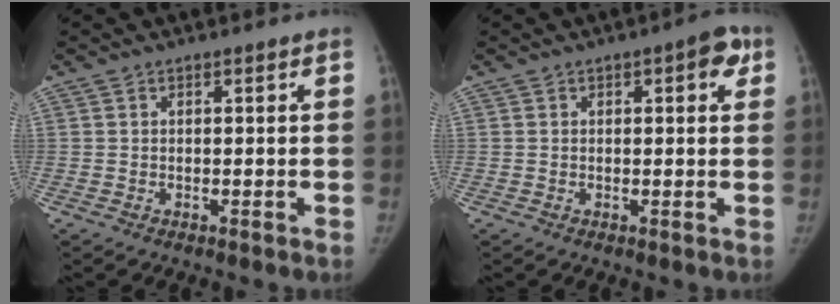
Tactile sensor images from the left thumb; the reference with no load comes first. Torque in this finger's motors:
{"motor_torque": [-0.17, 0.06, 0.12, 0.50, 0.01]}